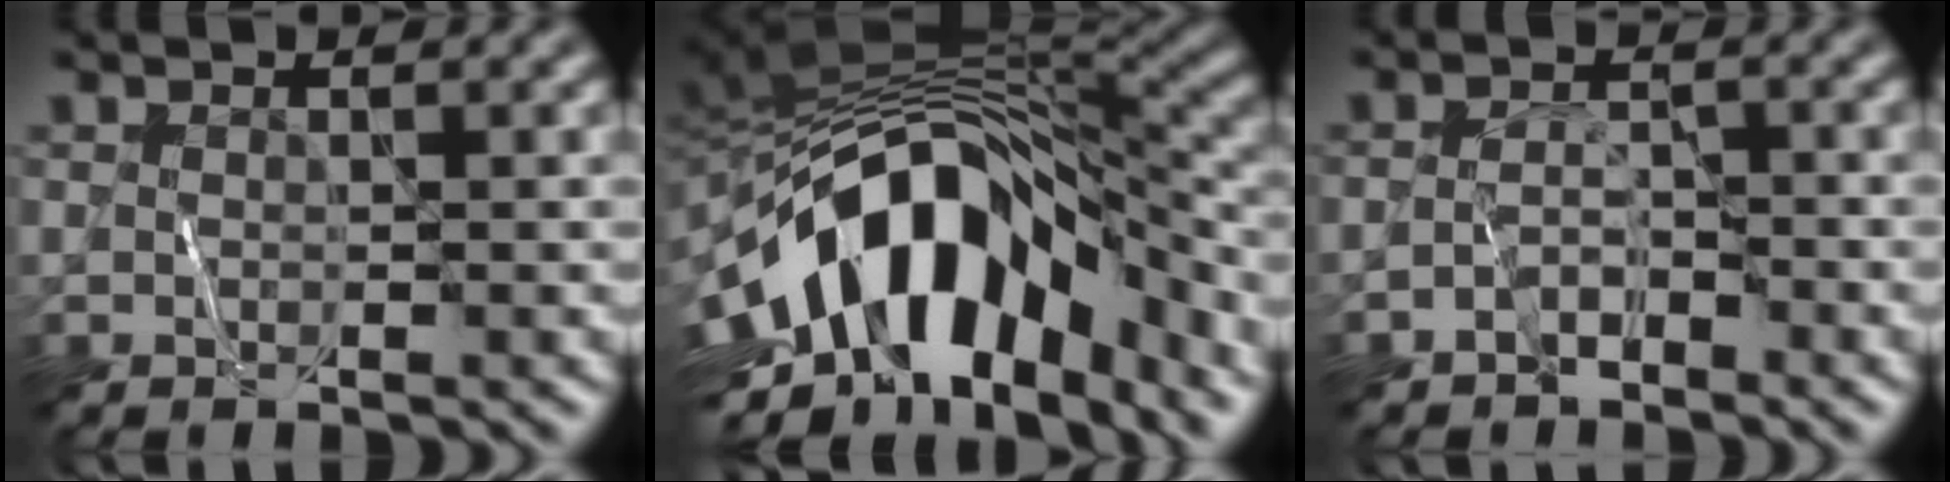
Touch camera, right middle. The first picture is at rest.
{"total": 14.6, "force": [-5.6, 8.1, 10.8], "torque": [-0.180, 0.011, -0.097]}
{"total": 2.0, "force": [-1.6, 0.8, 0.7], "torque": [-0.011, 0.015, -0.033]}